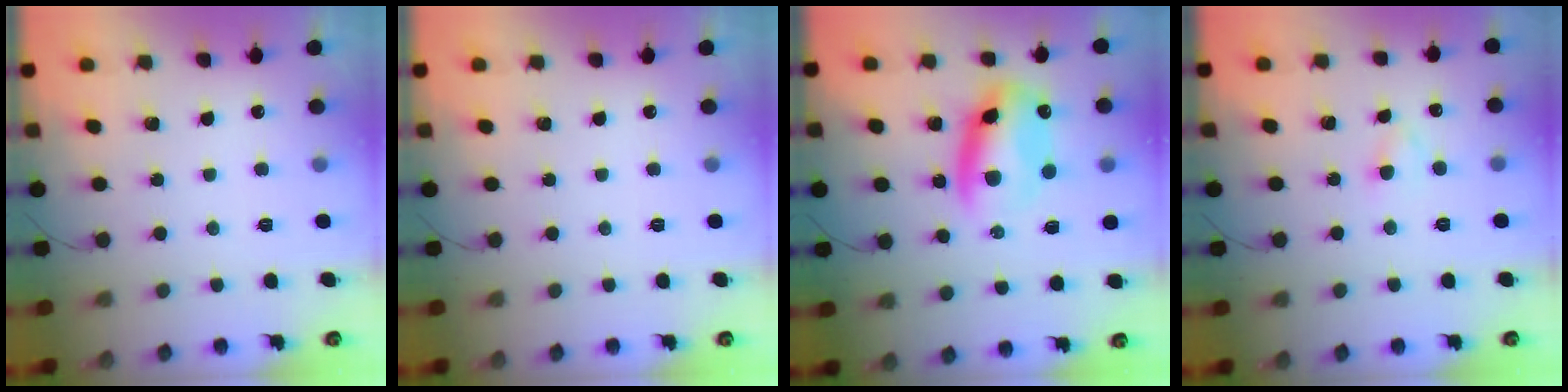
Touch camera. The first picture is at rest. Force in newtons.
{"total": 0.0}
{"total": 10.4, "press": 10.1, "slide": 2.6}
{"total": 2.2, "press": 2.1, "slide": 0.8}